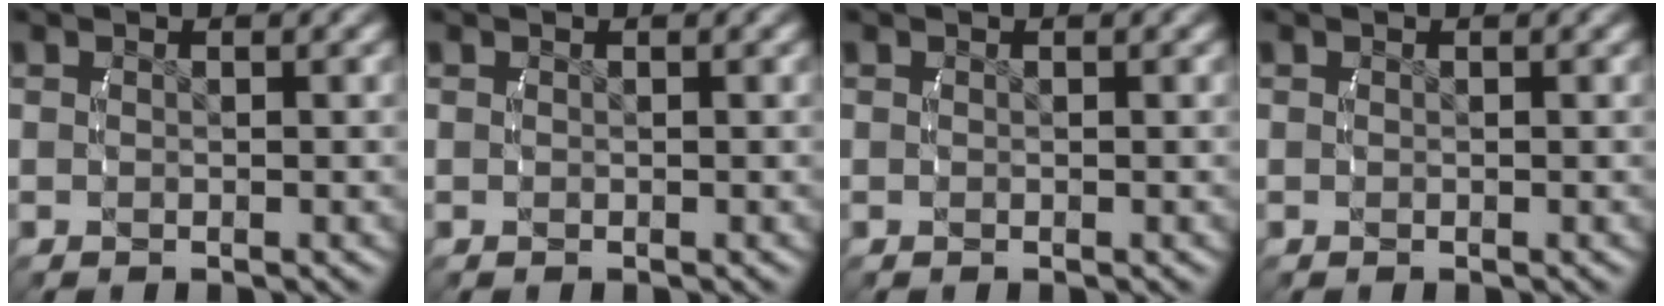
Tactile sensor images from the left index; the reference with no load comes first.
{"total": 0.0}
{"total": 0.0}
{"total": 0.0}